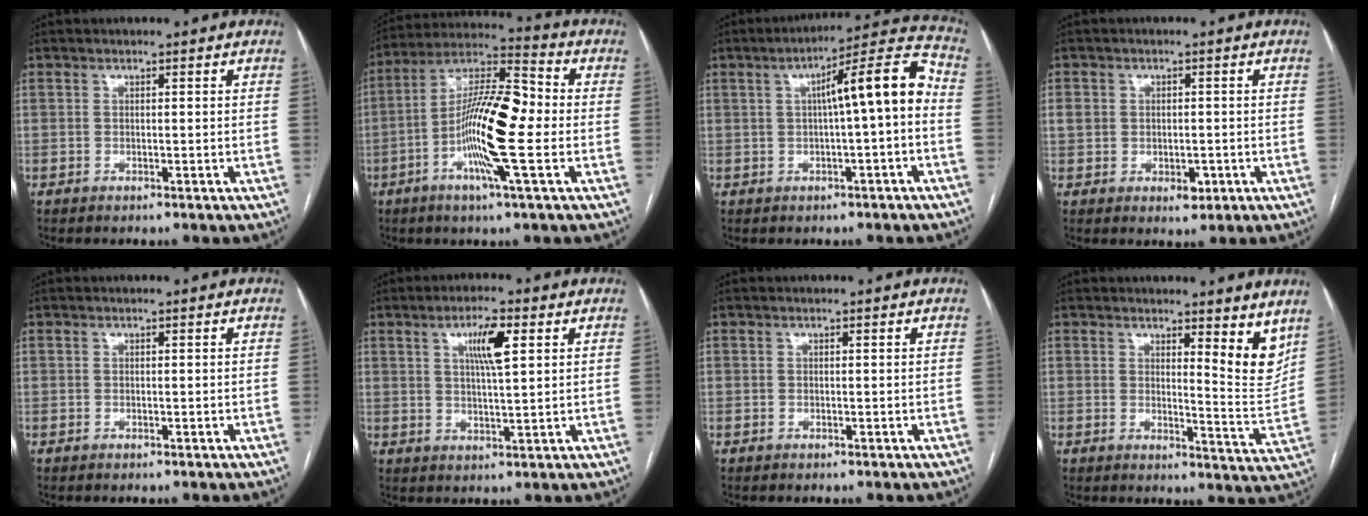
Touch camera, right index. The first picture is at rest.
{"total": 15.2, "force": [-2.7, 1.5, 14.9], "torque": [-0.275, 0.010, -0.056]}
{"total": 10.5, "force": [0.2, 0.6, 10.5], "torque": [-0.148, 0.034, 0.001]}
{"total": 4.4, "force": [-0.7, 3.4, 2.7], "torque": [-0.039, 0.010, 0.001]}
{"total": 0.0}
{"total": 6.1, "force": [2.4, 0.7, 5.5], "torque": [-0.099, 0.002, 0.041]}
{"total": 0.0}
{"total": 6.7, "force": [4.7, 0.8, 4.7], "torque": [-0.054, -0.031, 0.060]}